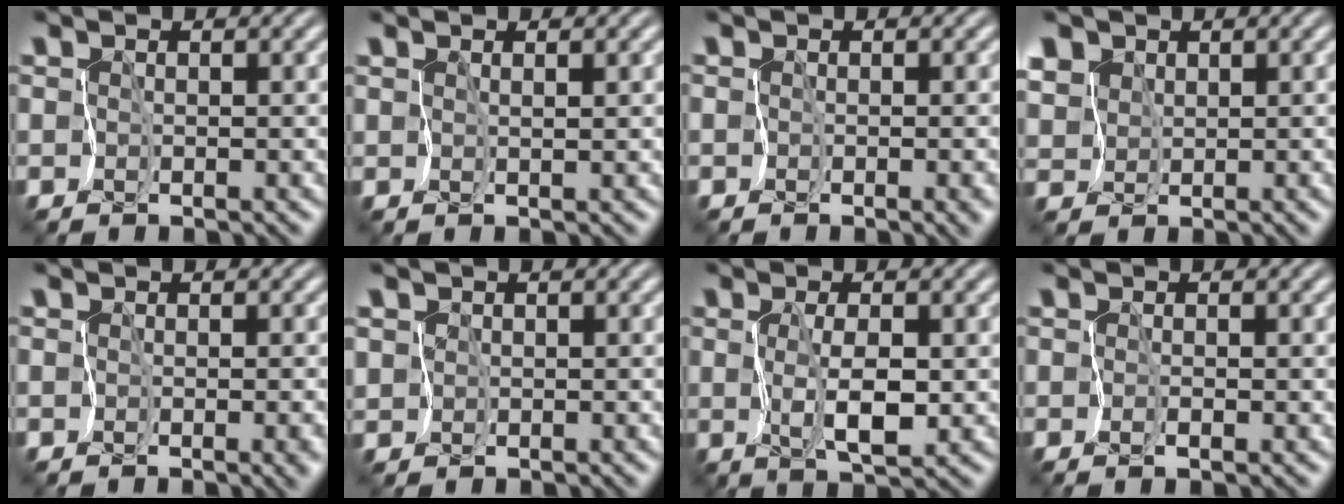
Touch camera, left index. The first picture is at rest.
{"total": 0.5, "force": [0.4, -0.3, 0.2], "torque": [-0.005, -0.001, 0.013]}
{"total": 1.9, "force": [-0.9, 1.0, 1.4], "torque": [-0.007, -0.009, -0.009]}
{"total": 4.9, "force": [2.9, 3.6, 1.8], "torque": [-0.067, 0.015, 0.046]}
{"total": 2.4, "force": [-1.1, 1.2, 1.7], "torque": [-0.005, -0.009, -0.009]}
{"total": 2.1, "force": [0.7, 1.9, 0.5], "torque": [-0.013, 0.016, -0.001]}
{"total": 2.7, "force": [-0.1, 0.8, 2.6], "torque": [-0.060, -0.005, 0.003]}
{"total": 0.6, "force": [-0.4, -0.2, 0.4], "torque": [-0.012, -0.002, -0.008]}